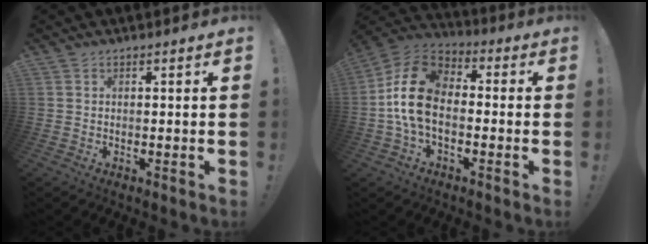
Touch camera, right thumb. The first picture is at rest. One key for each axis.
{"total": 16.1, "fx": -1.3, "fy": 10.6, "fz": 12.1, "tx": -0.235, "ty": 0.030, "tz": -0.015}